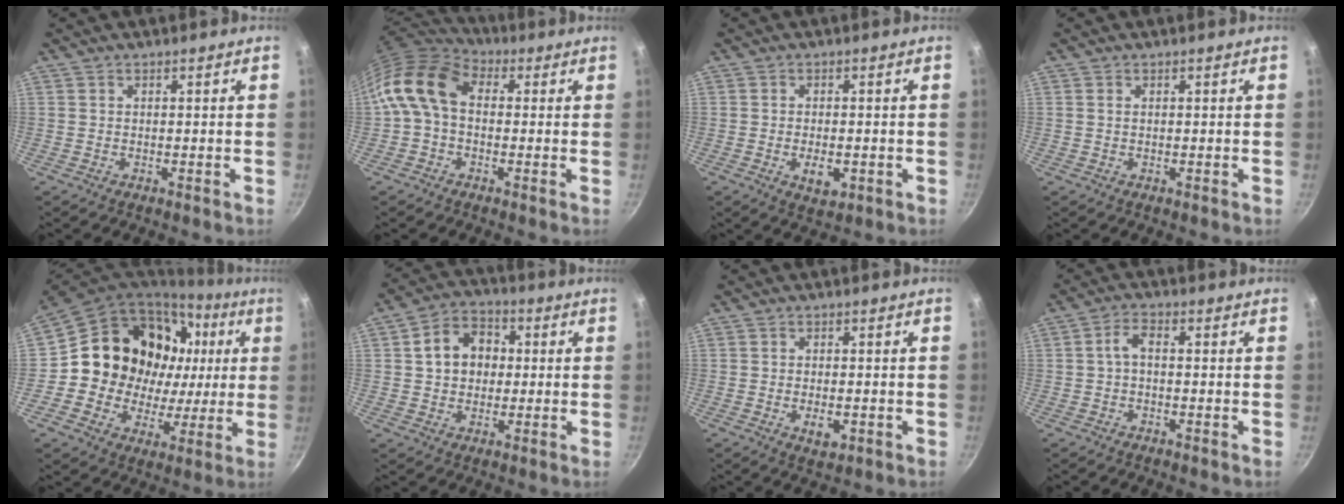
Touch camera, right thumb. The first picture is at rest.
{"total": 12.2, "force": [0.9, 8.5, 8.7], "torque": [-0.151, 0.031, -0.004]}
{"total": 4.4, "force": [-1.2, 2.4, 3.5], "torque": [-0.053, 0.000, -0.014]}
{"total": 0.5, "force": [0.1, 0.3, 0.4], "torque": [-0.008, 0.001, 0.002]}
{"total": 21.2, "force": [3.9, 17.8, 10.8], "torque": [-0.158, 0.027, 0.070]}
{"total": 9.9, "force": [1.2, 7.9, 5.9], "torque": [-0.065, 0.019, 0.008]}
{"total": 3.7, "force": [-1.0, 2.0, 2.9], "torque": [-0.045, -0.001, -0.013]}
{"total": 3.2, "force": [-0.3, 1.8, 2.7], "torque": [-0.053, 0.018, -0.009]}